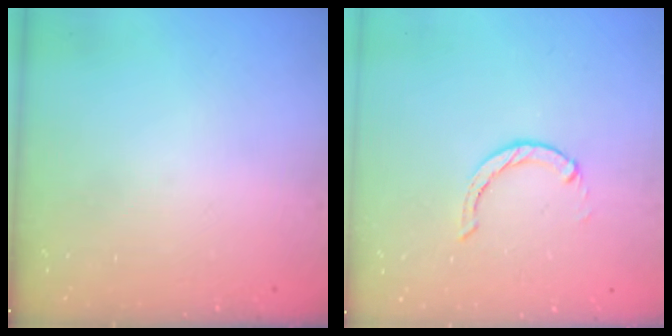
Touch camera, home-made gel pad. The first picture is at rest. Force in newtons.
{"total": 0.0}